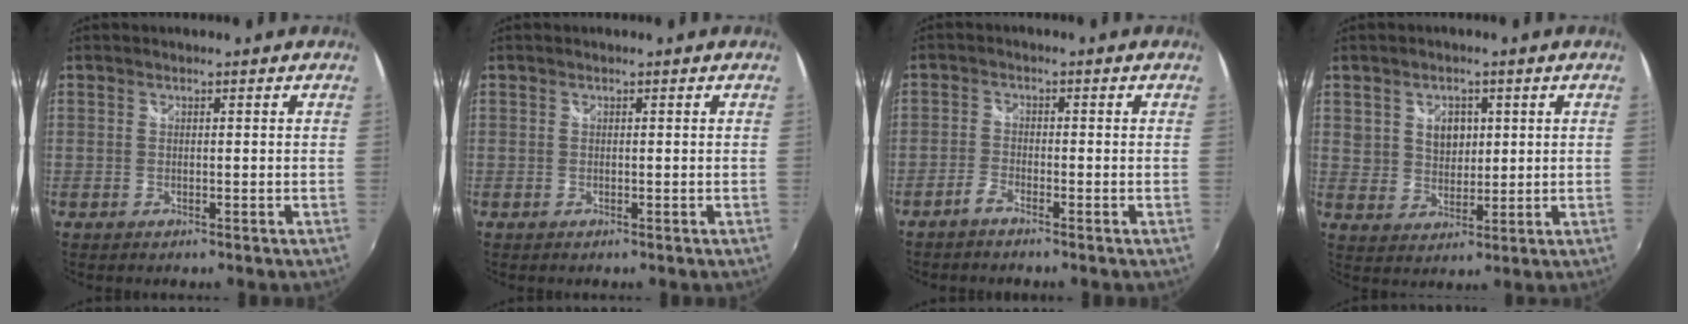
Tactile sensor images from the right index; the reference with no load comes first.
{"total": 0.0}
{"total": 2.1, "force": [-1.8, 0.4, 0.9], "torque": [-0.030, 0.004, -0.040]}
{"total": 6.0, "force": [2.1, 4.8, 3.0], "torque": [-0.042, 0.007, 0.044]}